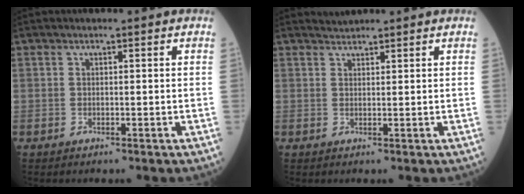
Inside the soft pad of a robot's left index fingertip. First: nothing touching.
{"total": 1.2, "force": [1.2, -0.2, -0.3], "torque": [0.000, 0.005, 0.025]}